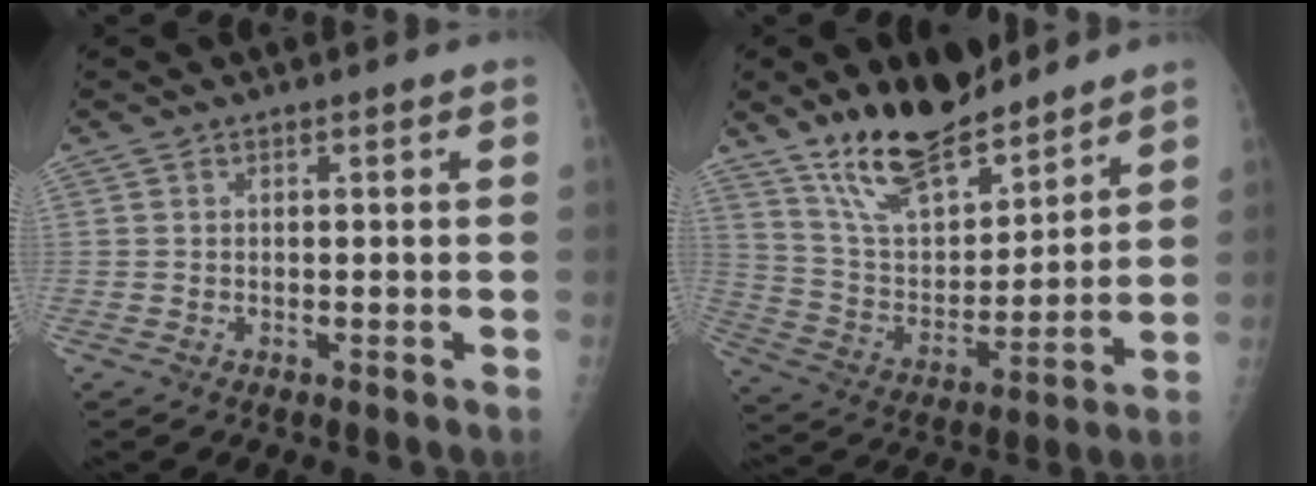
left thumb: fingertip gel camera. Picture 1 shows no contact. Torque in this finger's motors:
{"motor_torque": [0.48, 0.32, 1.18, -1.60, 0.11]}